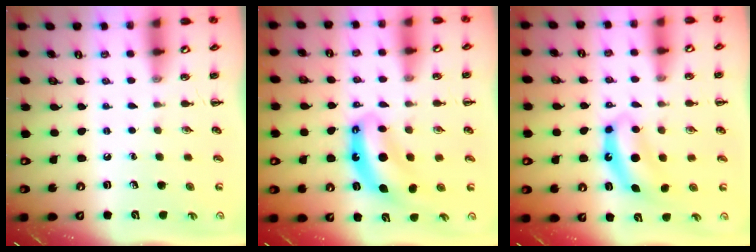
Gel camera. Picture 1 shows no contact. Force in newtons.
{"total": 8.3, "press": 8.1, "slide": 1.7}
{"total": 7.1, "press": 7.1, "slide": 0.5}